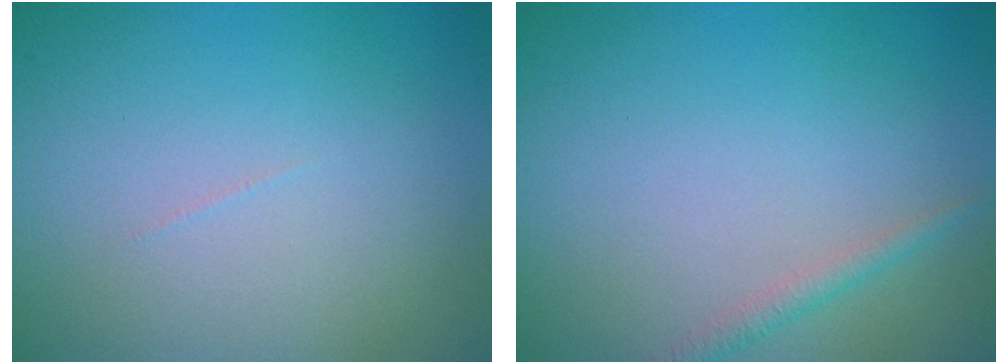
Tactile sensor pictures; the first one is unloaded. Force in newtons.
{"total": 1.2, "press": 1.2, "slide": 0.0}